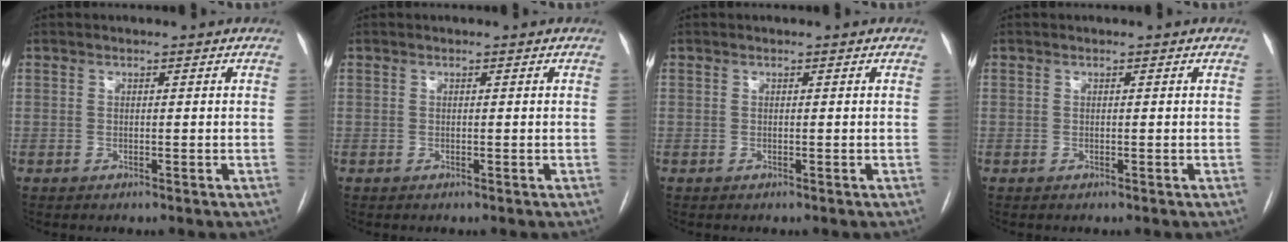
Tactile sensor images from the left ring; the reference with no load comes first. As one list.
[{"total": 0.0}, {"total": 0.0}, {"total": 0.0}]